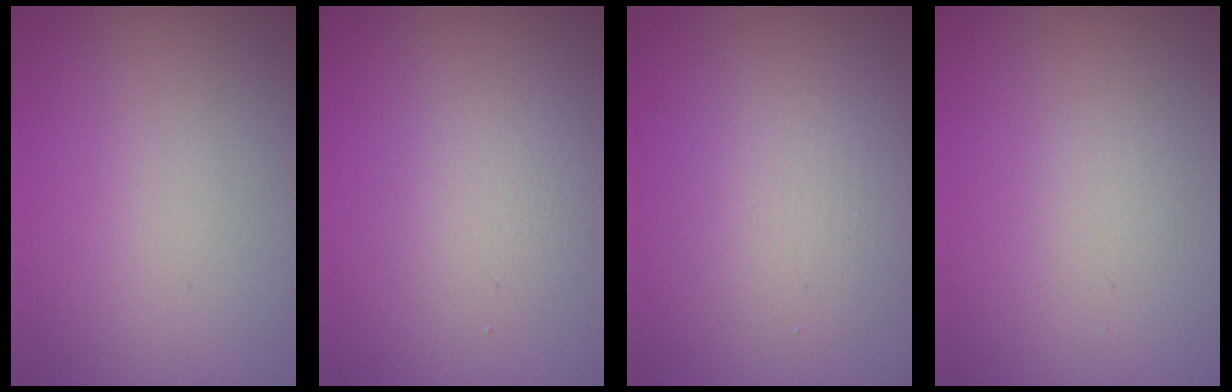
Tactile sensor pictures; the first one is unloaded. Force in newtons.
{"total": 2.4, "press": 2.4, "slide": 0.2}
{"total": 3.9, "press": 3.9, "slide": 0.0}
{"total": 0.7, "press": 0.7, "slide": 0.0}